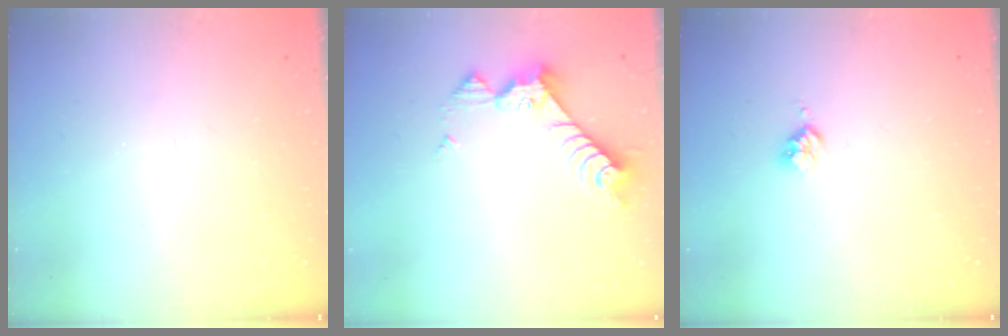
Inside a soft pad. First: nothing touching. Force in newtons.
{"total": 8.6, "press": 8.5, "slide": 0.8}
{"total": 2.5, "press": 2.5, "slide": 0.3}